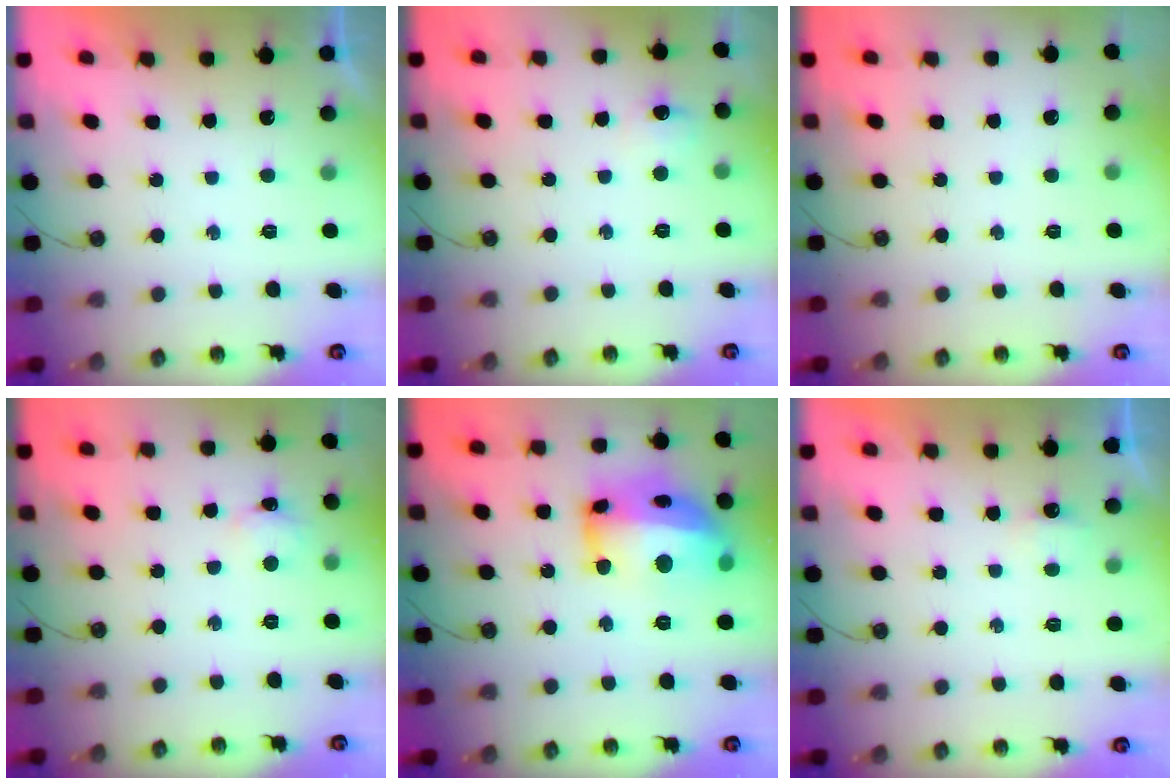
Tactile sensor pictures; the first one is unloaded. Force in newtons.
{"total": 5.8, "press": 5.8, "slide": 0.8}
{"total": 0.0}
{"total": 4.0, "press": 4.0, "slide": 0.5}
{"total": 19.2, "press": 19.1, "slide": 1.7}
{"total": 2.5, "press": 2.4, "slide": 0.5}